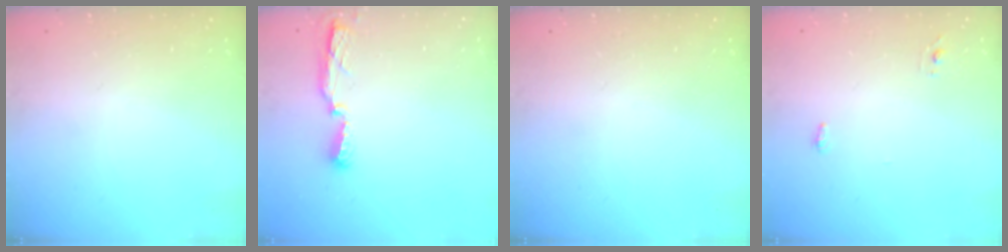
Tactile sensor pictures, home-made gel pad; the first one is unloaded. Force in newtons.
{"total": 9.5, "press": 7.8, "slide": 5.5}
{"total": 0.0}
{"total": 7.6, "press": 3.8, "slide": 6.6}